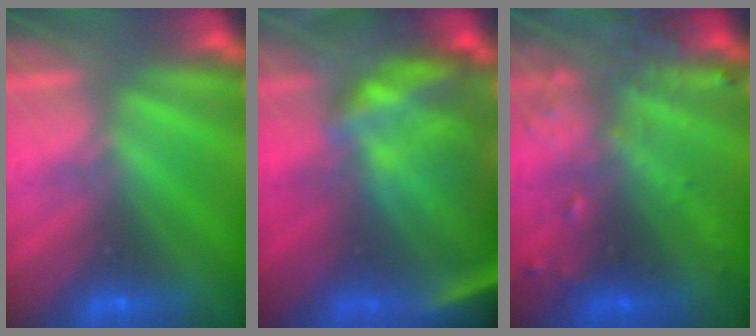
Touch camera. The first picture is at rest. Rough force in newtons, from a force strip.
{"total": 11.8}
{"total": 5.8}